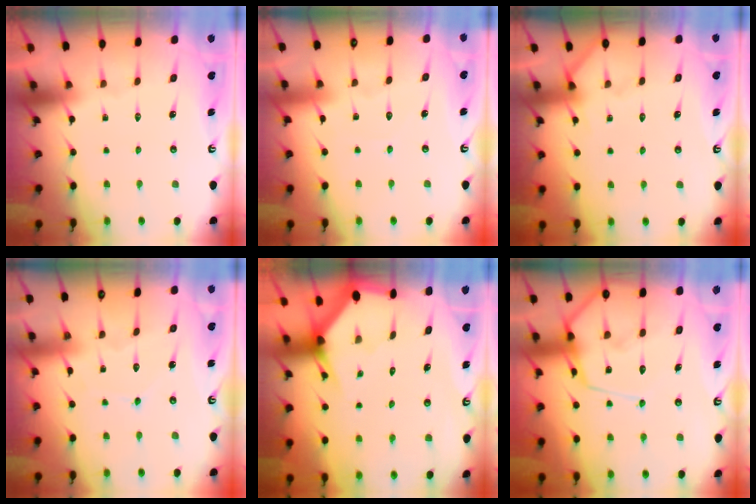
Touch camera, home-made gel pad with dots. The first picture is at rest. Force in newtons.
{"total": 3.8, "press": 3.8, "slide": 0.4}
{"total": 2.8, "press": 2.8, "slide": 0.2}
{"total": 3.9, "press": 3.9, "slide": 0.1}
{"total": 2.9, "press": 2.9, "slide": 0.1}
{"total": 11.5, "press": 11.4, "slide": 1.1}